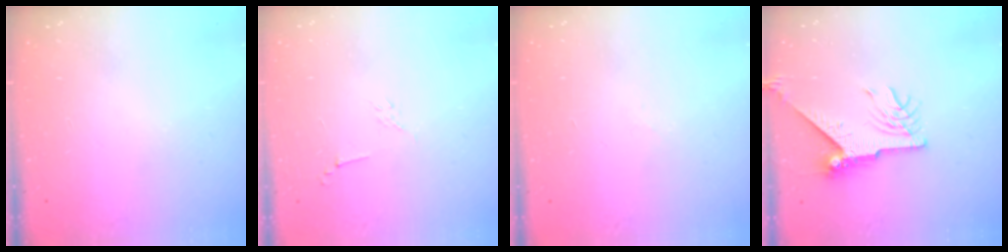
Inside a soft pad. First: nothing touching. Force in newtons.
{"total": 3.5, "press": 3.5, "slide": 0.8}
{"total": 2.0, "press": 1.9, "slide": 0.5}
{"total": 11.2, "press": 11.2, "slide": 1.0}